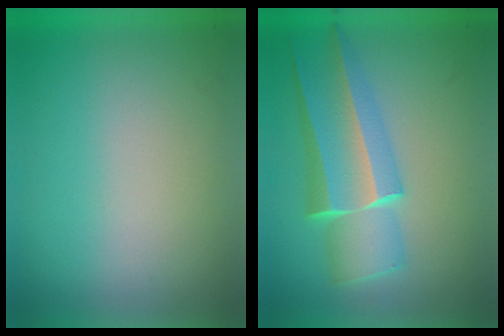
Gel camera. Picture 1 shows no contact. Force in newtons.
{"total": 4.7}